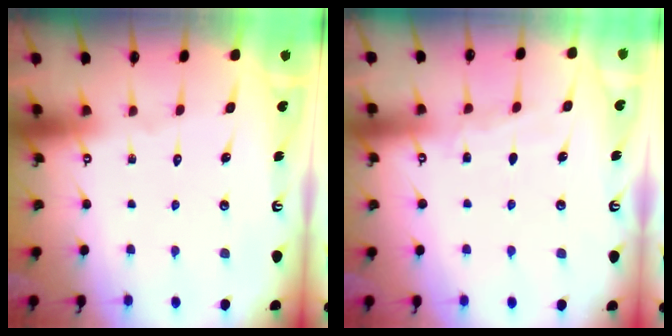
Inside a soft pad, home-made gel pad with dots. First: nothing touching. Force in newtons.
{"total": 4.2, "press": 4.2, "slide": 0.5}